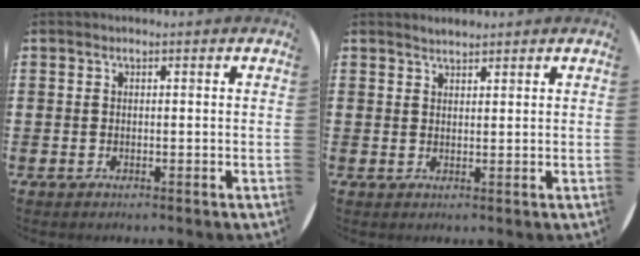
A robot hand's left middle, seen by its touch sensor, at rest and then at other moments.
{"total": 1.5, "force": [1.5, 0.2, 0.1], "torque": [-0.002, 0.004, 0.028]}